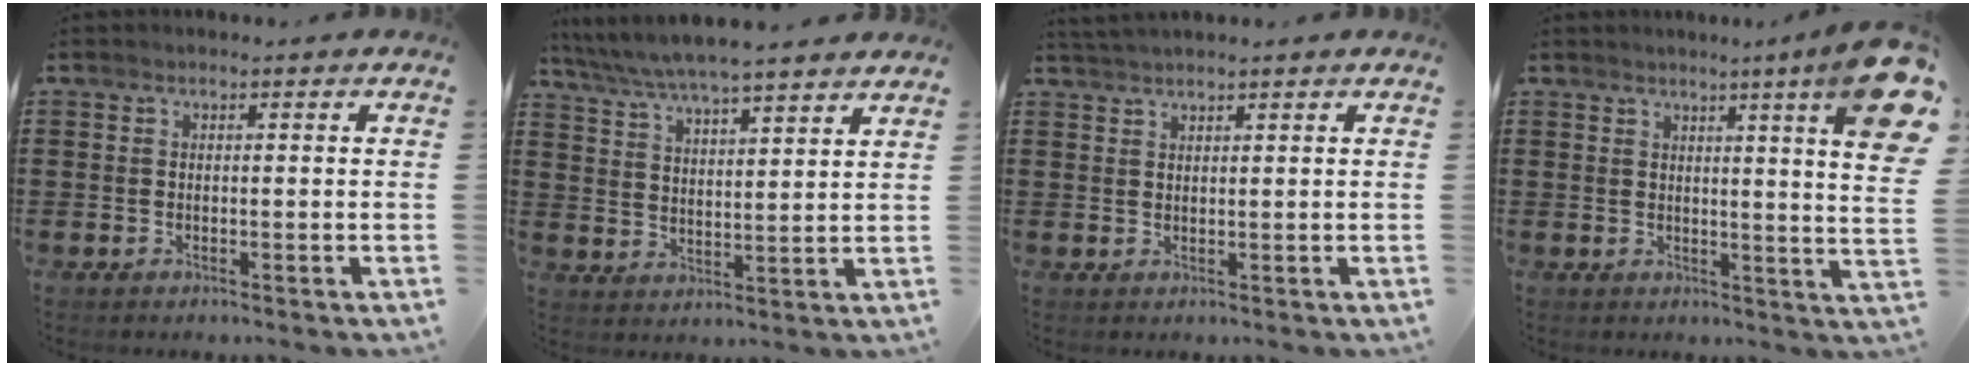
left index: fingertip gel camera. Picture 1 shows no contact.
{"total": 5.6, "force": [5.3, 0.0, 1.6], "torque": [-0.054, -0.028, 0.092]}
{"total": 1.7, "force": [1.6, -0.1, 0.3], "torque": [-0.009, 0.001, 0.033]}
{"total": 8.8, "force": [5.3, -0.2, 7.1], "torque": [-0.116, -0.032, 0.083]}